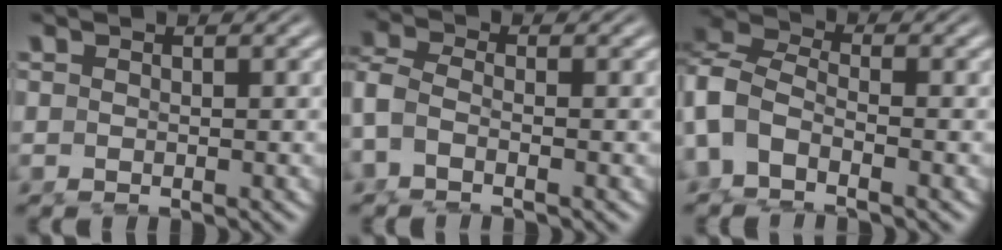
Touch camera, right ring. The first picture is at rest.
{"total": 4.5, "force": [-1.2, 3.1, 3.0], "torque": [-0.084, -0.014, -0.022]}
{"total": 8.1, "force": [-1.1, 6.8, 4.2], "torque": [-0.116, -0.015, -0.028]}